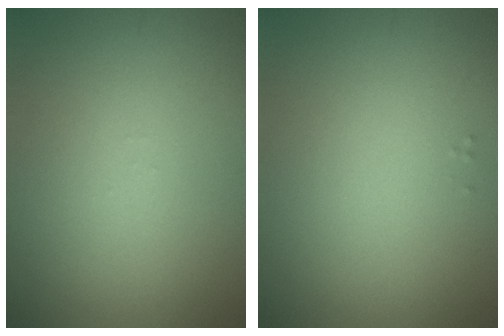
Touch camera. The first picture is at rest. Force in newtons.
{"total": 0.0}